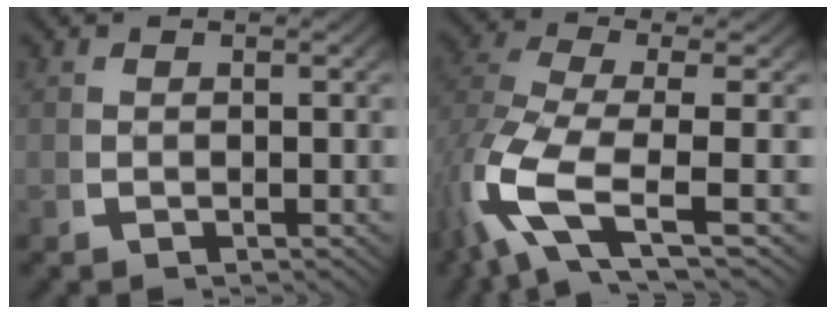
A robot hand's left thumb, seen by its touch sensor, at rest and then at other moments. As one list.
[{"total": 9.0, "force": [-1.1, 4.4, 7.7], "torque": [-0.199, -0.029, -0.004]}]